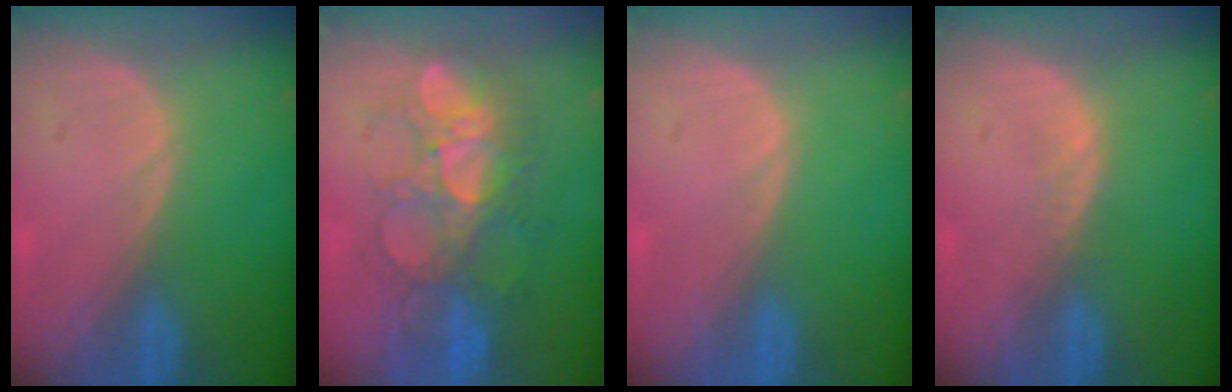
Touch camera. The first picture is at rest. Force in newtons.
{"total": 9.1, "press": 8.9, "slide": 1.9}
{"total": 0.0}
{"total": 0.8, "press": 0.7, "slide": 0.2}